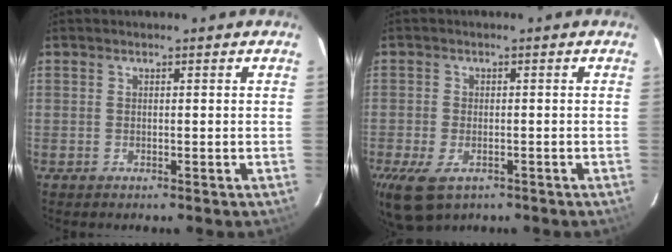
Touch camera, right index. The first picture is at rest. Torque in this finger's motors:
{"motor_torque": [0.65, -0.21, 0.23, 0.09]}